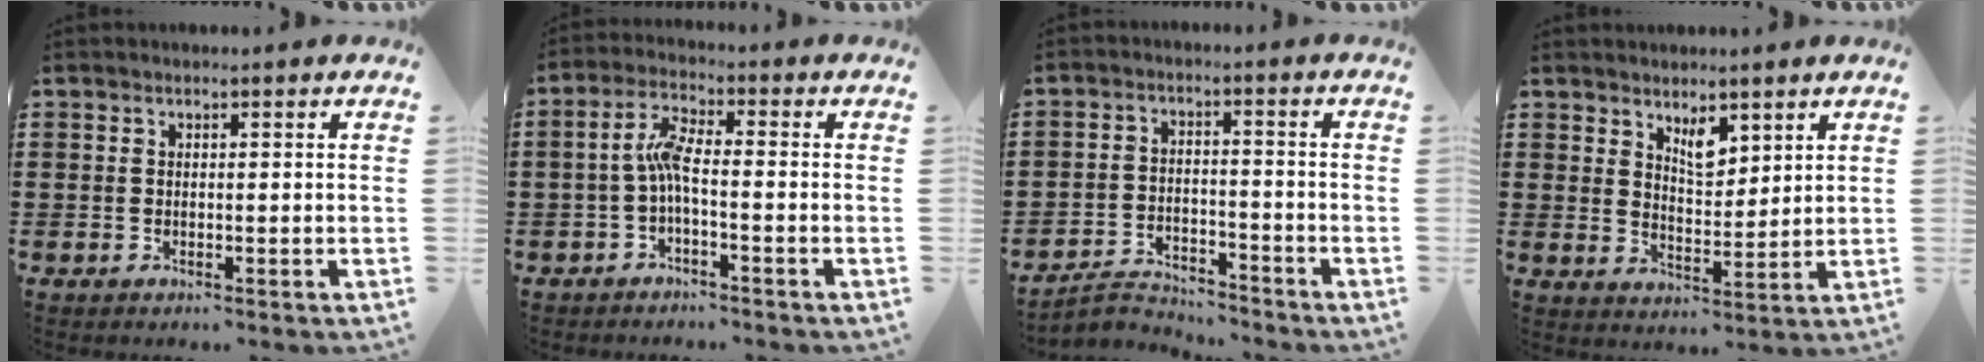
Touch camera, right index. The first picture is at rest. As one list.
[{"total": 4.8, "force": [-1.1, 1.1, 4.5], "torque": [-0.099, 0.001, -0.026]}, {"total": 3.7, "force": [-3.5, 1.0, 0.5], "torque": [-0.020, 0.006, -0.074]}, {"total": 4.6, "force": [3.3, 2.0, 2.6], "torque": [-0.043, -0.008, 0.055]}]